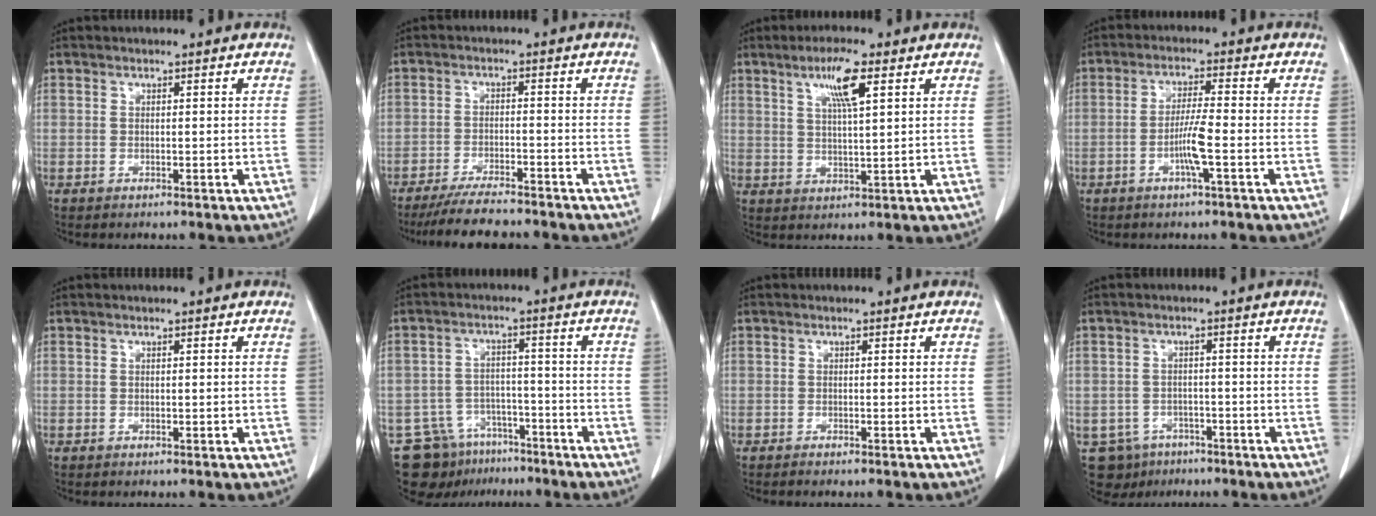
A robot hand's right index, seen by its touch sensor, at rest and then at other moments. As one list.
[{"total": 8.0, "force": [-7.2, 1.1, 3.3], "torque": [-0.052, -0.019, -0.119]}, {"total": 6.4, "force": [3.1, 0.5, 5.6], "torque": [-0.102, 0.002, 0.055]}, {"total": 5.0, "force": [-1.6, -0.2, 4.7], "torque": [-0.093, -0.003, -0.033]}, {"total": 0.0}, {"total": 9.9, "force": [-7.0, 6.7, 2.1], "torque": [-0.033, 0.024, -0.104]}, {"total": 1.0, "force": [-0.8, 0.0, 0.5], "torque": [-0.011, -0.001, -0.012]}, {"total": 6.3, "force": [-3.7, 5.0, 0.6], "torque": [-0.007, 0.007, -0.046]}]